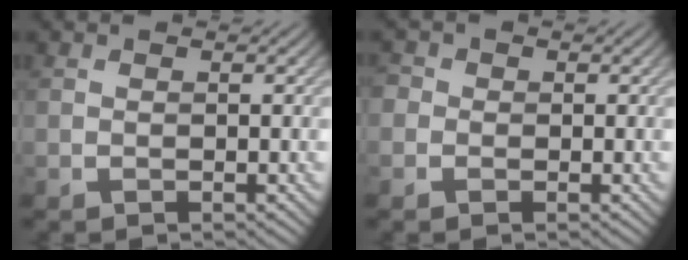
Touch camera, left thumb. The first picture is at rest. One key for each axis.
{"total": 1.8, "fx": -0.1, "fy": 1.8, "fz": 0.3, "tx": 0.001, "ty": 0.008, "tz": -0.027}